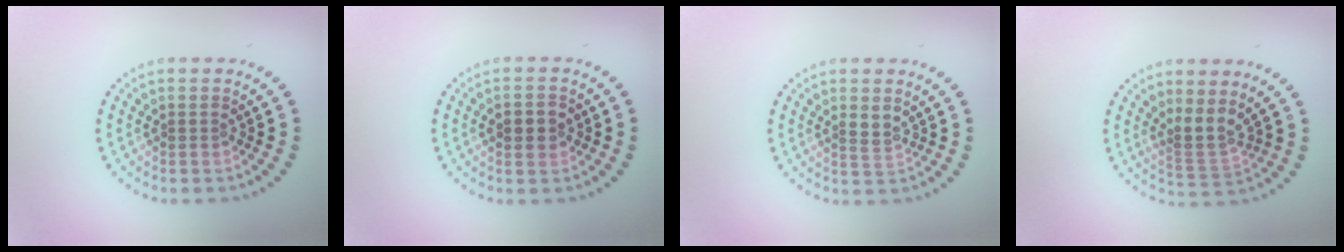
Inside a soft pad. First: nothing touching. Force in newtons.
{"total": 2.1, "press": 2.1, "slide": 0.1}
{"total": 1.3, "press": 1.2, "slide": 0.5}
{"total": 2.5, "press": 1.7, "slide": 1.9}